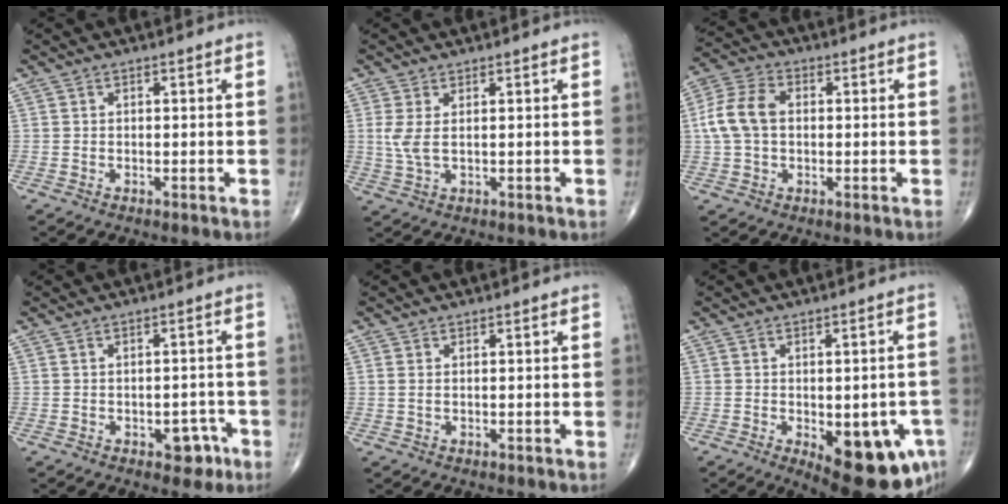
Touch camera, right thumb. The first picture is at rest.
{"total": 3.3, "force": [0.6, 1.2, 3.1], "torque": [-0.084, -0.007, 0.019]}
{"total": 9.0, "force": [0.6, 6.1, 6.5], "torque": [-0.135, 0.023, 0.006]}
{"total": 6.2, "force": [-2.7, 3.7, 4.2], "torque": [-0.022, 0.020, -0.028]}
{"total": 0.5, "force": [0.1, 0.2, 0.5], "torque": [-0.016, 0.001, 0.007]}
{"total": 15.9, "force": [-6.0, 6.7, 13.1], "torque": [-0.125, 0.005, -0.059]}